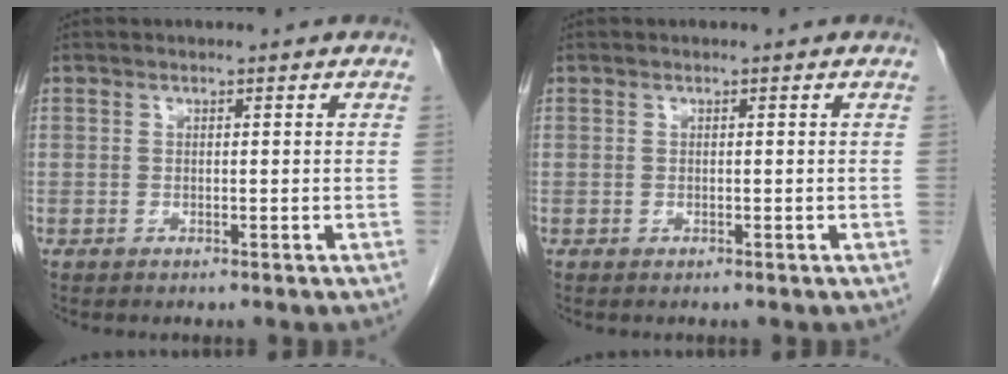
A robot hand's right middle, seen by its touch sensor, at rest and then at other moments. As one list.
[{"total": 0.0}]